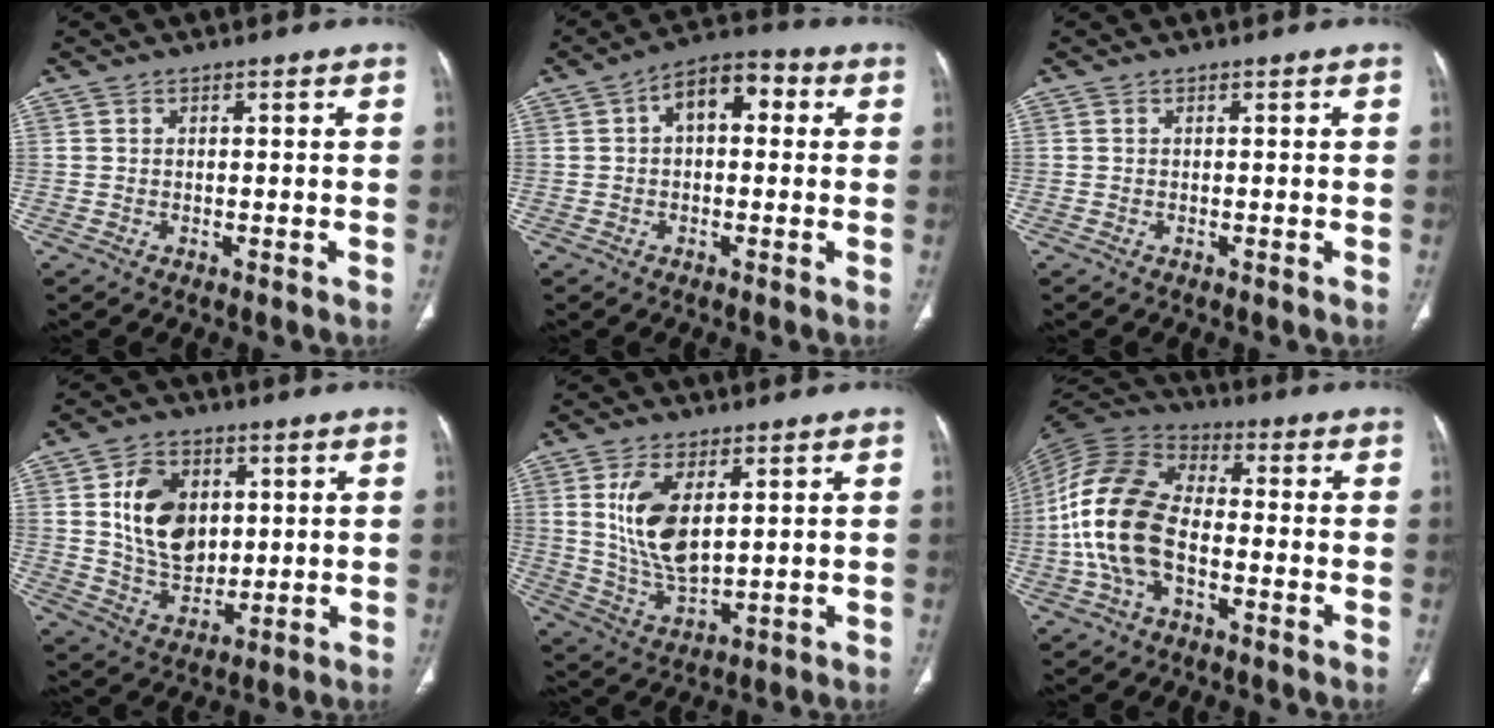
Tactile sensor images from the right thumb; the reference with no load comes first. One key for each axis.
{"total": 8.3, "fx": 1.6, "fy": 4.9, "fz": 6.6, "tx": -0.082, "ty": 0.028, "tz": 0.016}
{"total": 0.0}
{"total": 12.9, "fx": 2.8, "fy": 9.2, "fz": 8.6, "tx": -0.118, "ty": -0.017, "tz": 0.059}
{"total": 11.6, "fx": 3.1, "fy": 5.6, "fz": 9.7, "tx": -0.189, "ty": -0.023, "tz": 0.072}
{"total": 16.2, "fx": -3.0, "fy": 9.6, "fz": 12.8, "tx": -0.268, "ty": 0.032, "tz": -0.062}